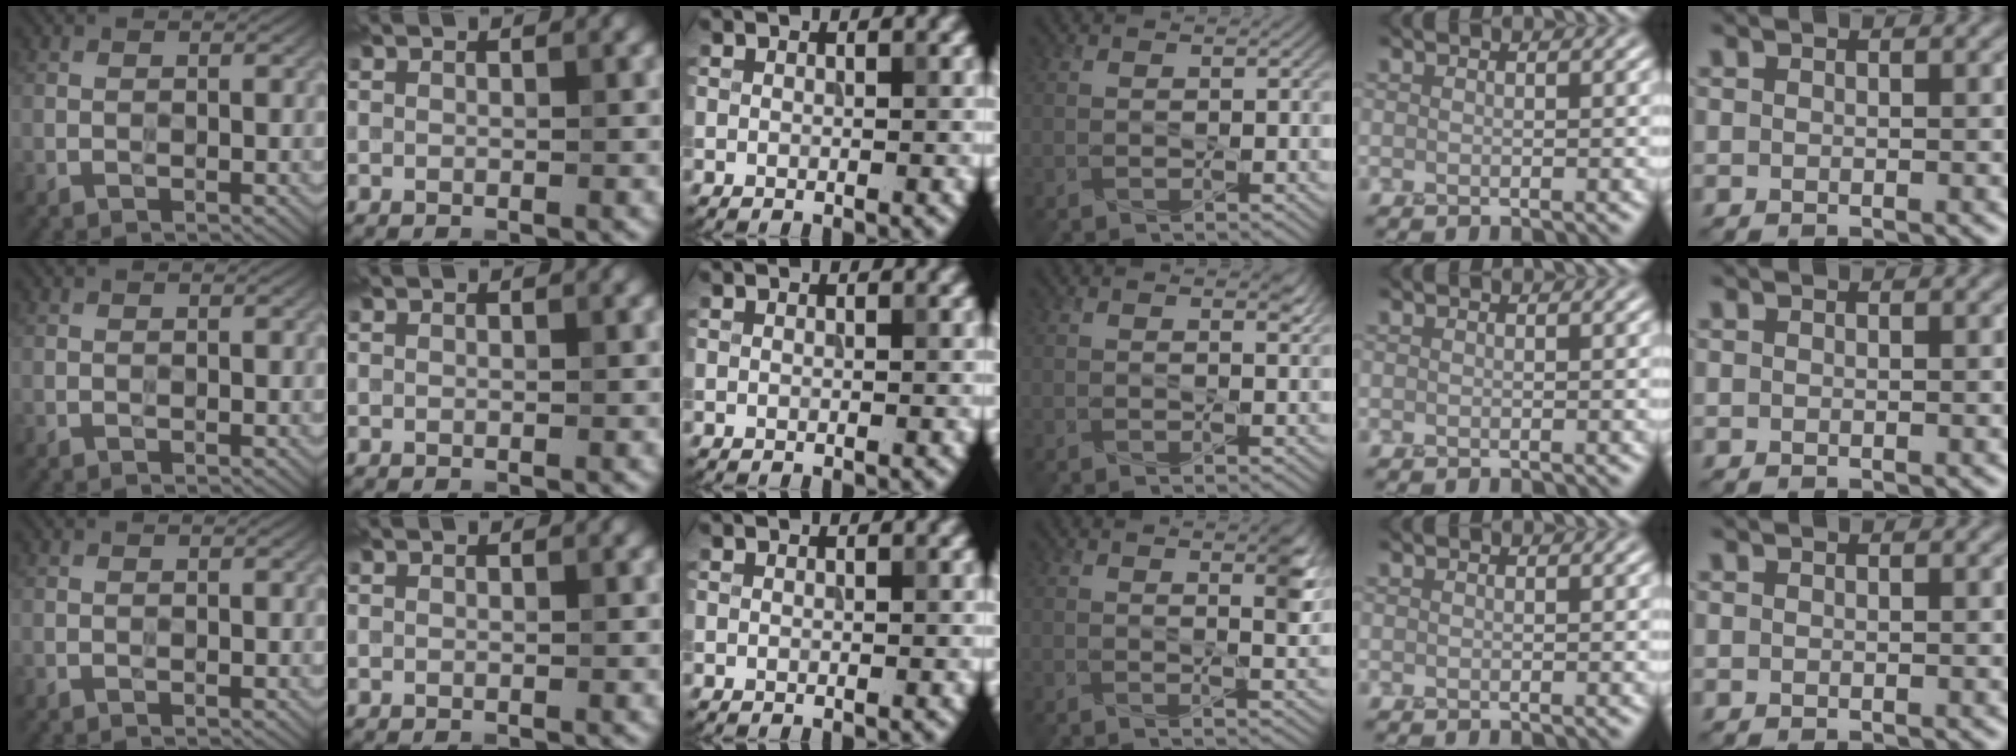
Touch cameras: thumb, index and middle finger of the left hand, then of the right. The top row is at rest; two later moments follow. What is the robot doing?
{"motion": "squeeze", "object": "paper clamp"}